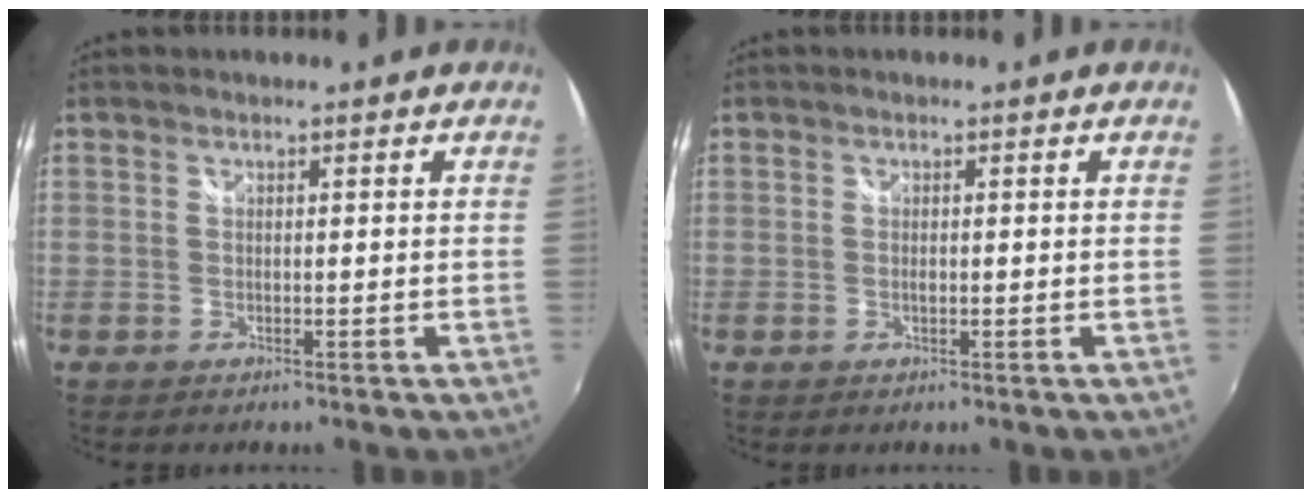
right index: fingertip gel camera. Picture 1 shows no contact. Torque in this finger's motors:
{"motor_torque": [0.03, 0.09, -0.02, 0.00]}